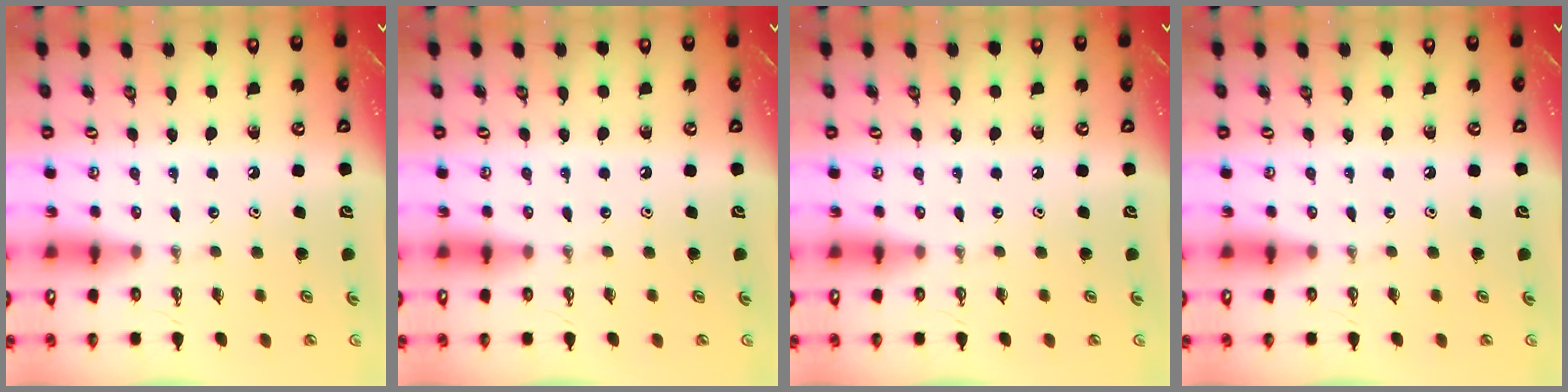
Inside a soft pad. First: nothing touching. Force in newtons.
{"total": 0.0}
{"total": 0.0}
{"total": 0.0}